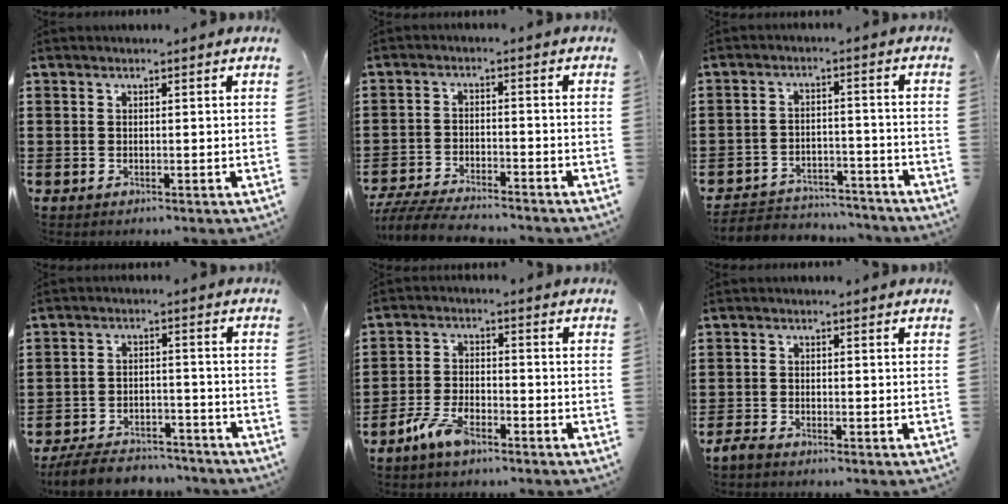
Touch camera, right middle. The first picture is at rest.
{"total": 5.7, "force": [-5.5, 0.7, 1.5], "torque": [-0.040, -0.002, -0.111]}
{"total": 4.4, "force": [-4.3, 1.0, 0.2], "torque": [-0.007, 0.010, -0.091]}
{"total": 6.3, "force": [-6.0, 1.2, 1.3], "torque": [-0.029, 0.012, -0.121]}
{"total": 5.3, "force": [-3.8, 2.0, 3.1], "torque": [-0.070, 0.006, -0.074]}
{"total": 1.8, "force": [-1.6, 0.5, 0.6], "torque": [-0.021, 0.002, -0.036]}